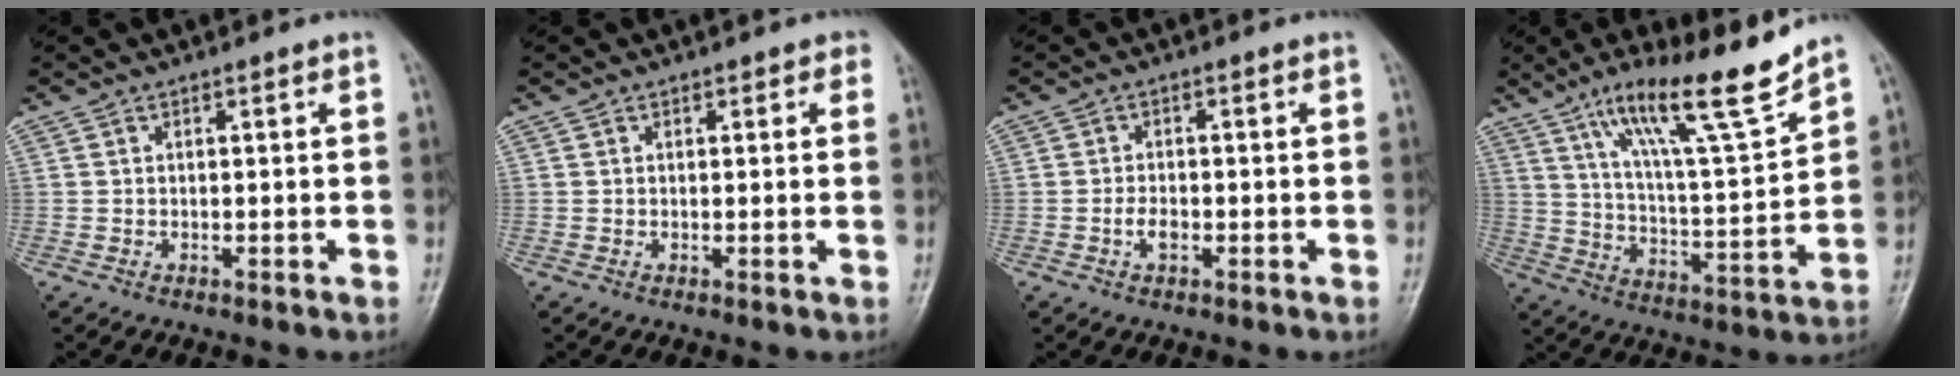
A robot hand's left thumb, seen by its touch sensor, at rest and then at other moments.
{"total": 1.7, "force": [0.8, 1.2, 0.7], "torque": [0.021, 0.000, 0.003]}
{"total": 2.4, "force": [-1.0, 1.4, 1.7], "torque": [-0.025, 0.005, -0.020]}
{"total": 16.6, "force": [11.7, 1.8, 11.7], "torque": [-0.176, -0.067, 0.203]}